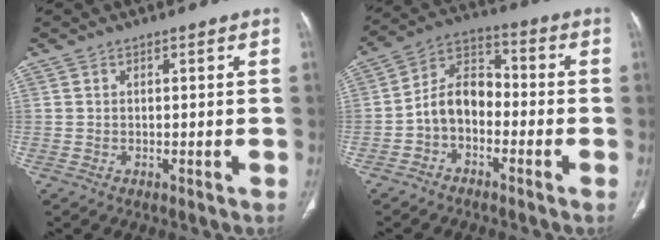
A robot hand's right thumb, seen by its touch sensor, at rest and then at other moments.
{"total": 8.1, "force": [-2.5, 5.5, 5.3], "torque": [-0.078, 0.041, -0.060]}